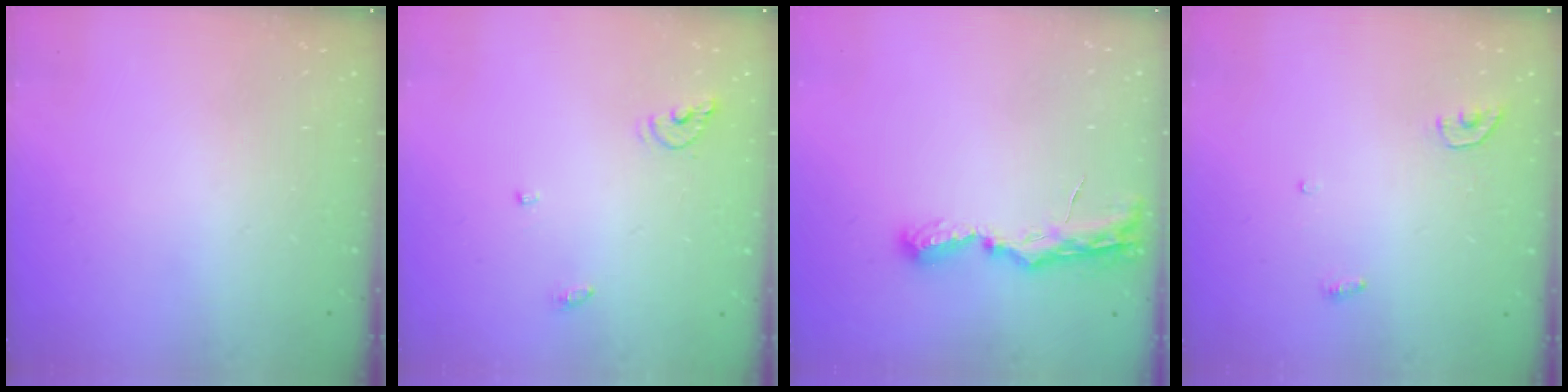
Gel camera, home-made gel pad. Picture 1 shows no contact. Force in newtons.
{"total": 6.2, "press": 6.2, "slide": 0.4}
{"total": 7.5, "press": 7.5, "slide": 0.4}
{"total": 4.3, "press": 4.3, "slide": 0.4}